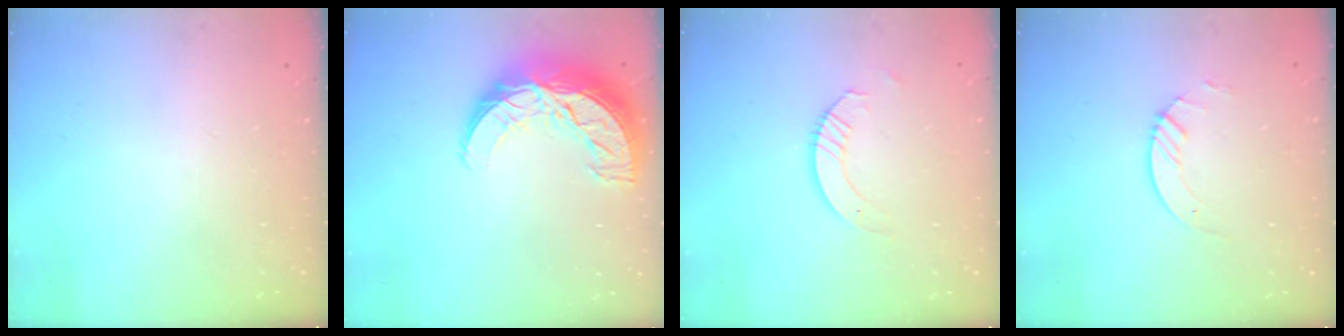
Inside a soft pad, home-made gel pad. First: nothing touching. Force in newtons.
{"total": 14.7, "press": 14.7, "slide": 1.0}
{"total": 3.8, "press": 3.8, "slide": 0.4}
{"total": 3.5, "press": 3.5, "slide": 0.3}